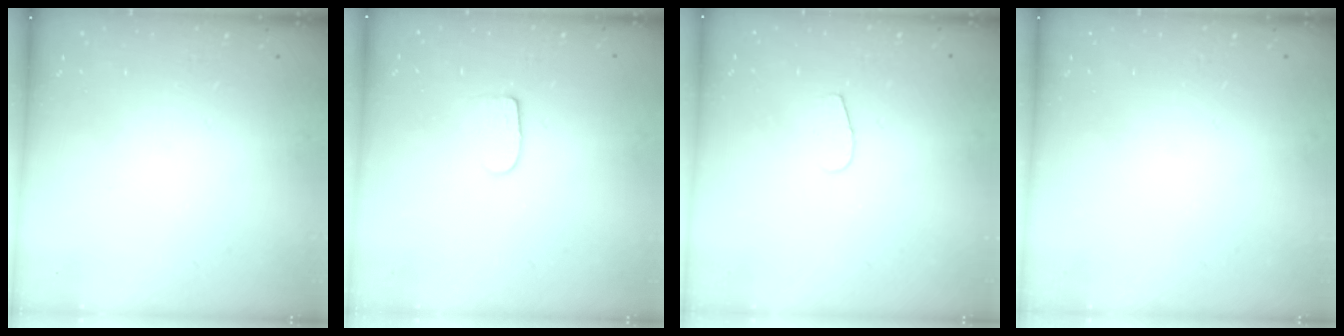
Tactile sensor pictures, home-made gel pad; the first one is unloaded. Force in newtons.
{"total": 5.8, "press": 5.8, "slide": 0.6}
{"total": 4.6, "press": 4.5, "slide": 0.4}
{"total": 0.0}